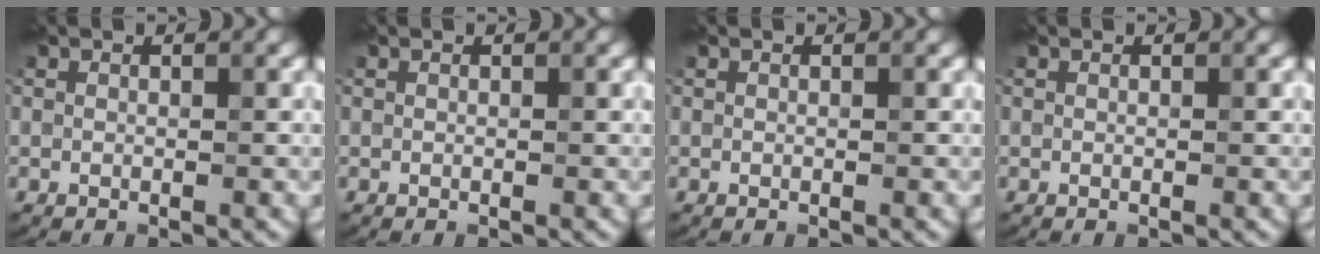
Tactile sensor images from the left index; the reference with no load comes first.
{"total": 0.0}
{"total": 0.0}
{"total": 0.0}